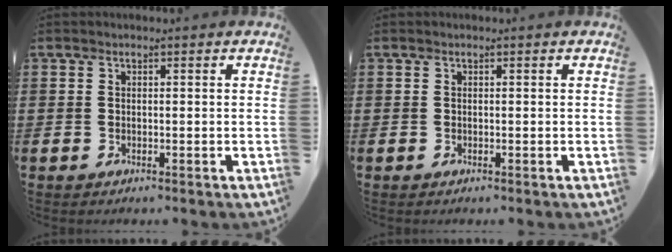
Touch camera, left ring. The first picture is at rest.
{"total": 0.0}